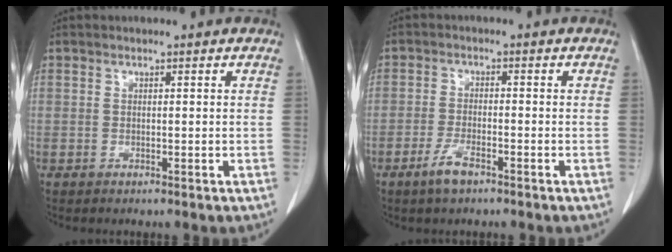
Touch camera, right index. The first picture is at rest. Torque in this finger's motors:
{"motor_torque": [0.38, -0.32, 0.02, 0.07]}